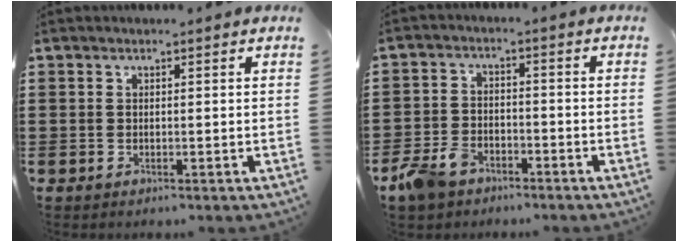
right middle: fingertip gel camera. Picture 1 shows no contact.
{"total": 5.1, "force": [-3.9, 2.7, 2.0], "torque": [-0.068, 0.003, -0.084]}